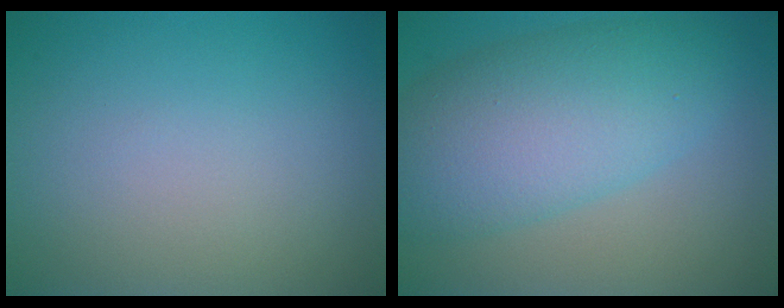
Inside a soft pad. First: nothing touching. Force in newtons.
{"total": 8.4, "press": 8.4, "slide": 0.3}